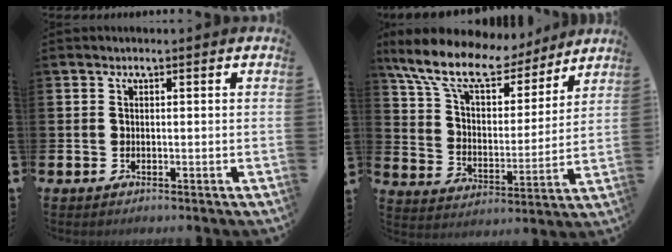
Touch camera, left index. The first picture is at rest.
{"total": 12.5, "force": [10.4, 4.3, 5.4], "torque": [-0.134, -0.061, 0.180]}